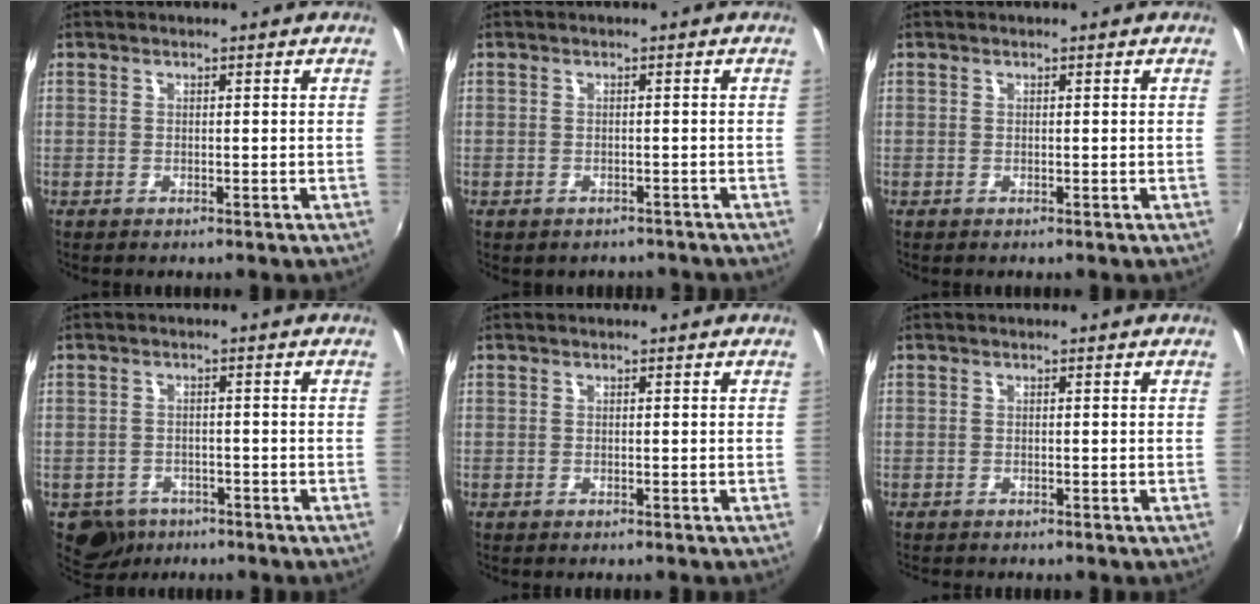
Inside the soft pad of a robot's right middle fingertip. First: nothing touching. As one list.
[{"total": 3.6, "force": [-3.0, 1.7, 1.1], "torque": [-0.023, -0.008, -0.032]}, {"total": 0.0}, {"total": 5.8, "force": [-3.7, 4.2, 1.4], "torque": [-0.046, -0.005, -0.056]}, {"total": 0.0}, {"total": 0.8, "force": [-0.8, 0.0, 0.2], "torque": [-0.005, -0.004, -0.012]}]